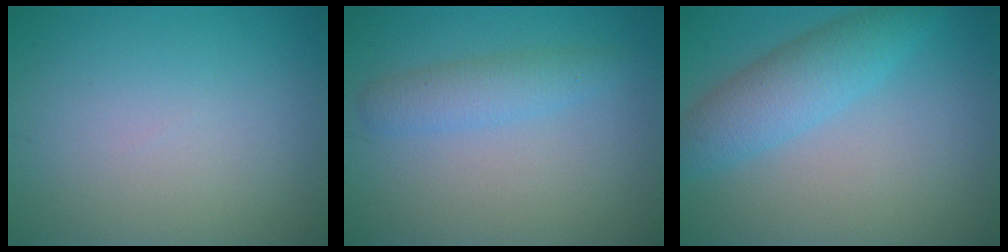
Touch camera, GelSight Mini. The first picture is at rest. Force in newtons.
{"total": 2.5, "press": 2.5, "slide": 0.0}
{"total": 4.5, "press": 4.5, "slide": 0.1}